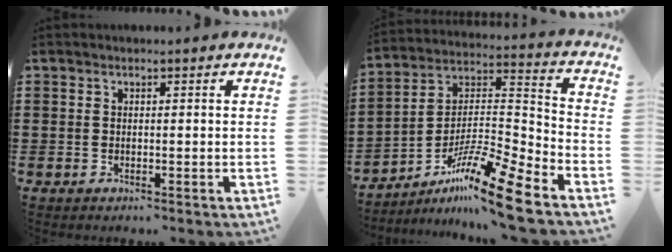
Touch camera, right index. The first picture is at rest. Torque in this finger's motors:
{"motor_torque": [0.38, -0.29, 0.55, 0.05]}